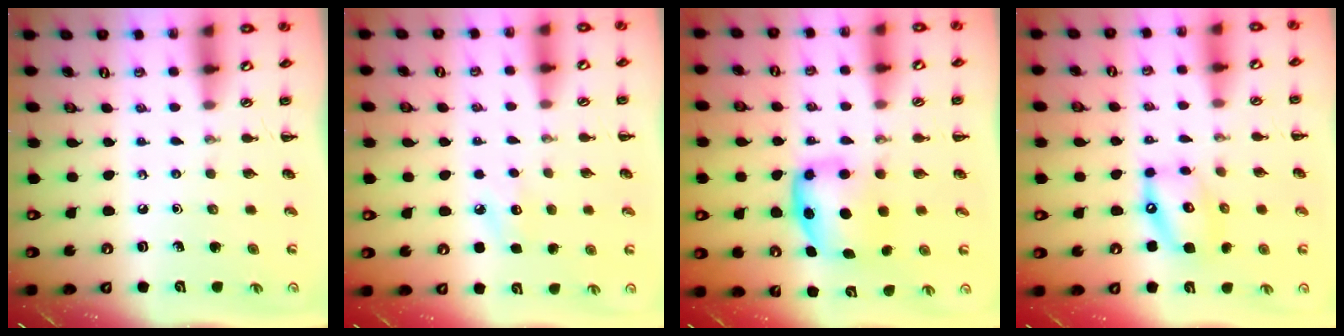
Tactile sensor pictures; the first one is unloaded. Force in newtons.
{"total": 7.5, "press": 7.2, "slide": 2.1}
{"total": 6.1, "press": 6.1, "slide": 0.5}
{"total": 12.3, "press": 12.0, "slide": 2.5}